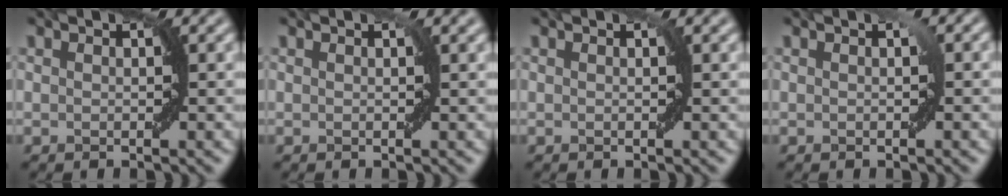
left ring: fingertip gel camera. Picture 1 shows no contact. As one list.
[{"total": 0.6, "force": [0.3, 0.0, 0.5], "torque": [-0.004, 0.002, 0.006]}, {"total": 0.0}, {"total": 0.5, "force": [0.0, 0.1, 0.5], "torque": [-0.006, 0.004, 0.003]}]